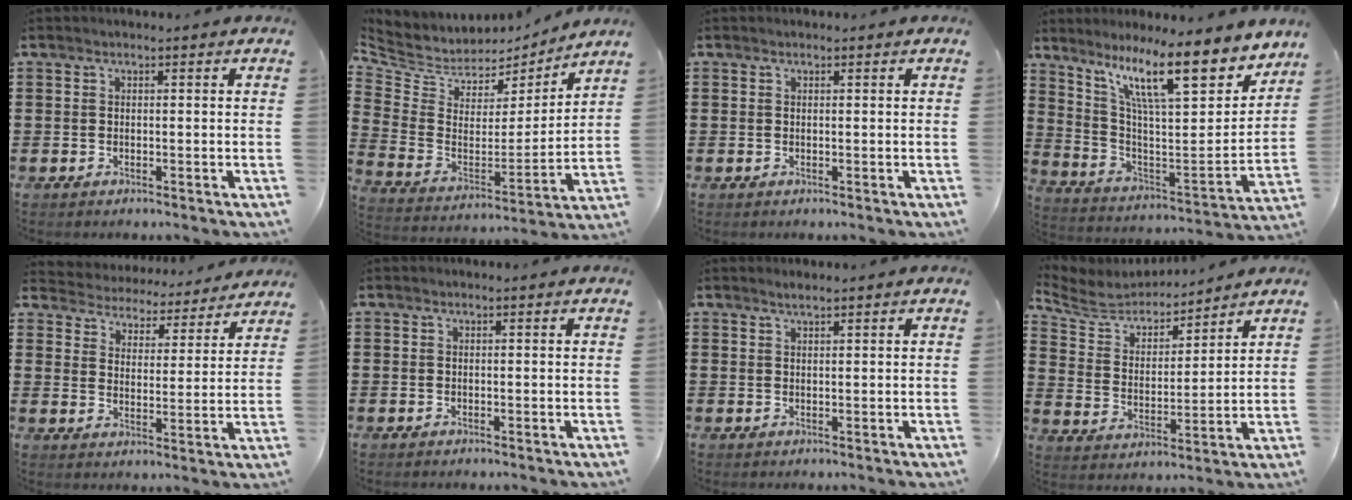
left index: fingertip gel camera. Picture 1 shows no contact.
{"total": 5.7, "force": [4.8, 3.1, 0.7], "torque": [-0.050, -0.041, 0.084]}
{"total": 0.0}
{"total": 14.1, "force": [9.3, 2.9, 10.2], "torque": [-0.190, -0.049, 0.152]}
{"total": 4.1, "force": [4.1, 0.0, -0.7], "torque": [-0.015, -0.038, 0.065]}
{"total": 0.0}
{"total": 1.2, "force": [1.1, 0.0, 0.6], "torque": [-0.011, 0.001, 0.019]}
{"total": 6.3, "force": [5.9, 1.9, 1.2], "torque": [-0.059, -0.033, 0.100]}